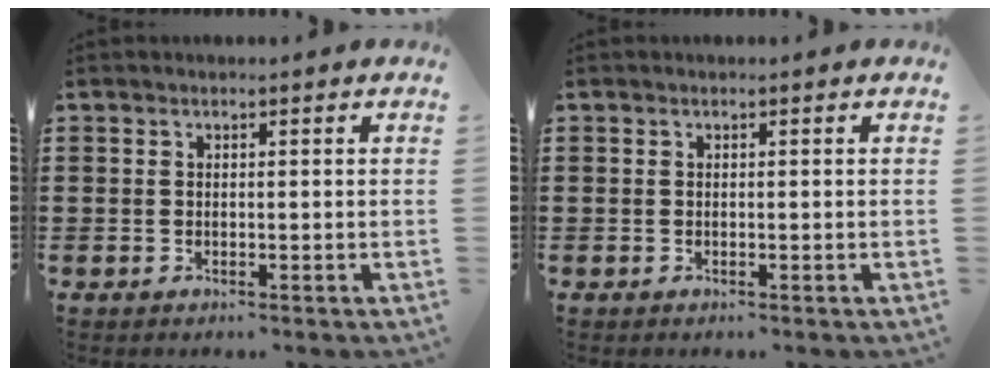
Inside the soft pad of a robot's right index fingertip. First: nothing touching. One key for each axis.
{"total": 0.0}